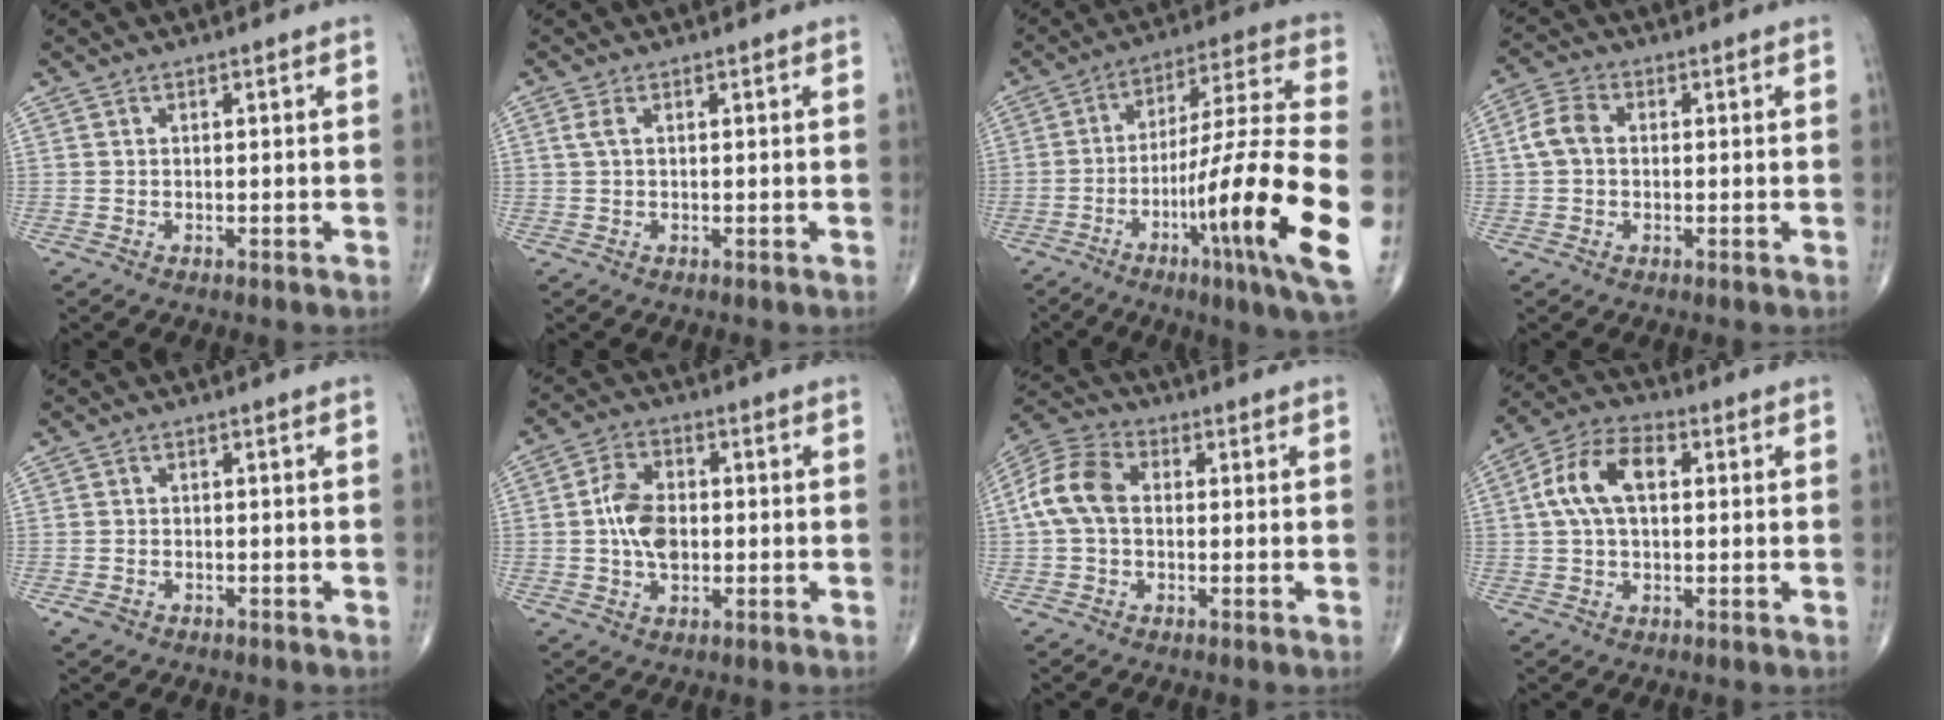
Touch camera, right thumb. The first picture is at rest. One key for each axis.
{"total": 1.4, "fx": 0.4, "fy": 0.5, "fz": 1.2, "tx": -0.037, "ty": 0.008, "tz": 0.011}
{"total": 25.9, "fx": -7.7, "fy": 3.2, "fz": 24.5, "tx": -0.376, "ty": 0.019, "tz": -0.113}
{"total": 5.0, "fx": 0.2, "fy": 3.6, "fz": 3.4, "tx": -0.070, "ty": 0.016, "tz": -0.002}
{"total": 1.9, "fx": -1.1, "fy": 1.3, "fz": 0.8, "tx": -0.018, "ty": 0.003, "tz": -0.015}
{"total": 8.0, "fx": -0.3, "fy": 5.1, "fz": 6.1, "tx": -0.103, "ty": 0.010, "tz": -0.011}
{"total": 9.1, "fx": 0.2, "fy": 6.2, "fz": 6.7, "tx": -0.139, "ty": 0.028, "tz": -0.004}
{"total": 10.3, "fx": 1.6, "fy": 5.9, "fz": 8.2, "tx": -0.160, "ty": 0.029, "tz": 0.025}